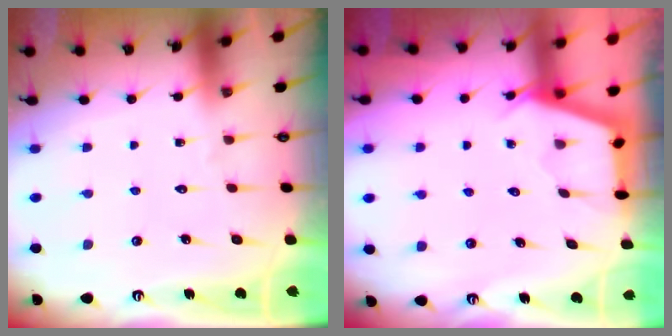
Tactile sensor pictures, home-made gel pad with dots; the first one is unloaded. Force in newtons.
{"total": 2.8, "press": 2.7, "slide": 0.4}